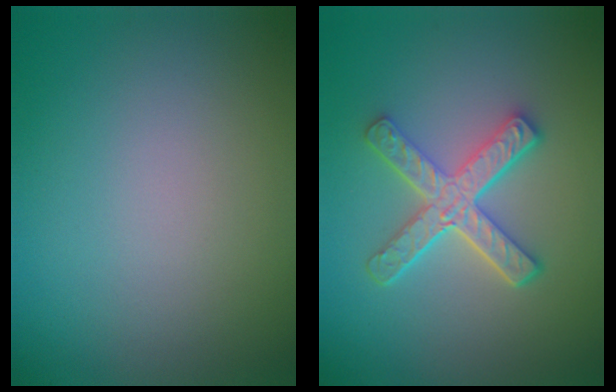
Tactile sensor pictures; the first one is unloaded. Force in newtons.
{"total": 4.9, "press": 3.6, "slide": 3.3}